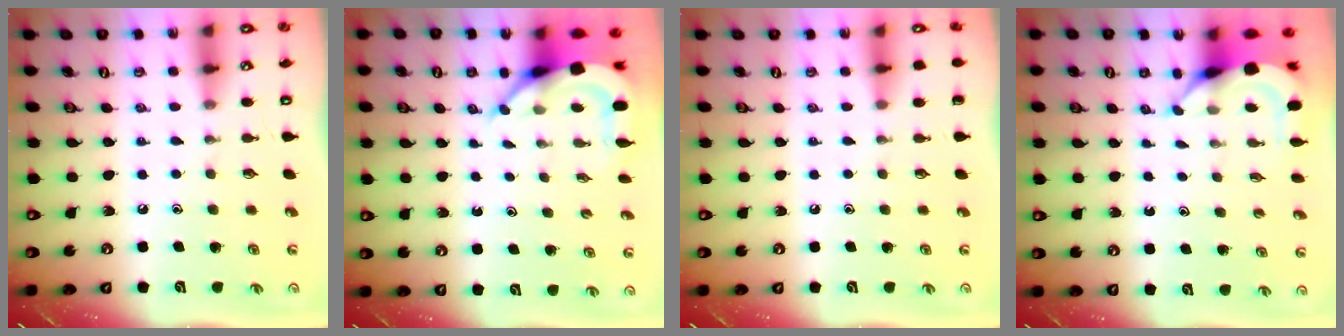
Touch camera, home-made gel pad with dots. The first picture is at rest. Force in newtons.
{"total": 6.6, "press": 6.6, "slide": 0.5}
{"total": 0.0}
{"total": 4.5, "press": 4.5, "slide": 0.2}